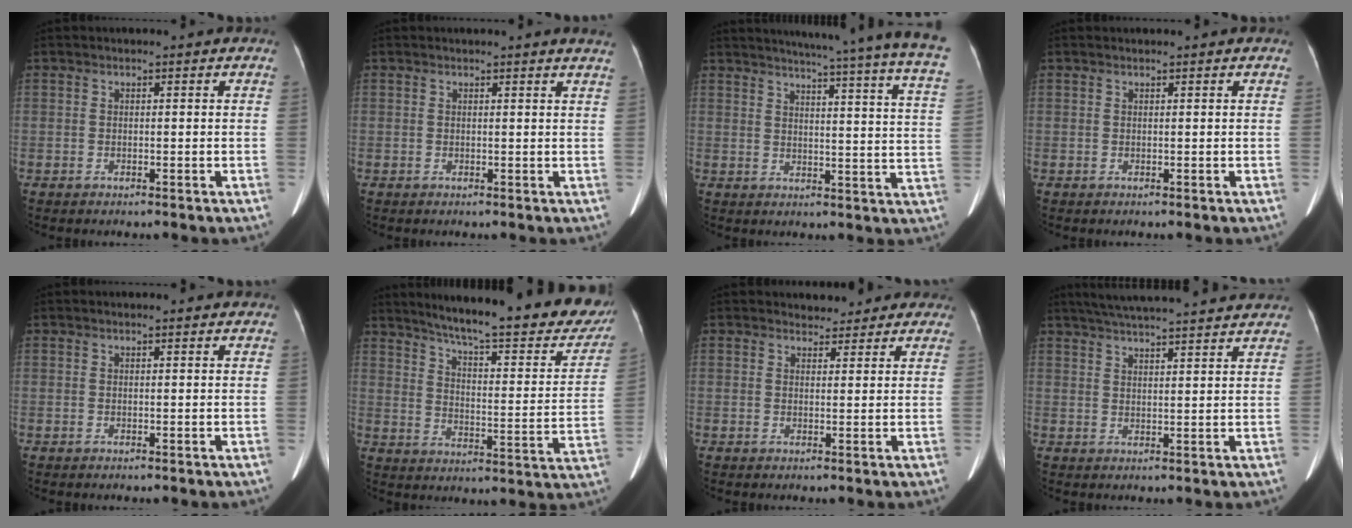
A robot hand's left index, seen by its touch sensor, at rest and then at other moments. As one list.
[{"total": 3.1, "force": [3.0, -0.4, 1.0], "torque": [-0.015, -0.005, 0.019]}, {"total": 25.2, "force": [21.9, -1.2, 12.4], "torque": [-0.177, -0.082, 0.248]}, {"total": 0.8, "force": [0.7, -0.1, 0.2], "torque": [-0.010, 0.009, 0.013]}, {"total": 2.2, "force": [2.1, 0.3, 0.8], "torque": [-0.016, 0.010, 0.019]}, {"total": 26.8, "force": [22.6, 3.6, 14.0], "torque": [-0.205, -0.058, 0.286]}, {"total": 4.6, "force": [4.1, 2.1, 0.1], "torque": [0.009, 0.009, 0.043]}, {"total": 19.1, "force": [17.4, 1.1, 7.8], "torque": [-0.131, 0.025, 0.230]}]